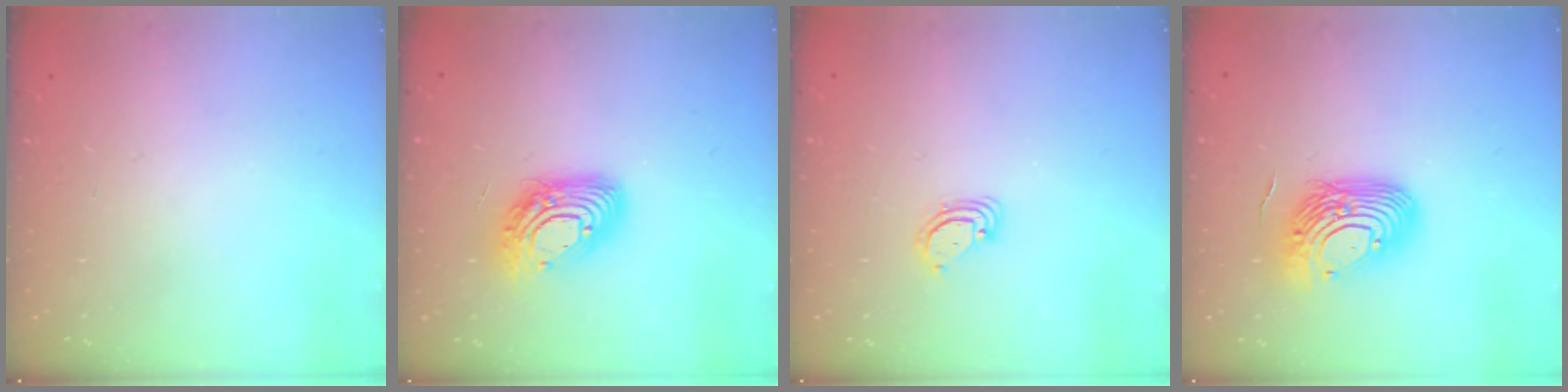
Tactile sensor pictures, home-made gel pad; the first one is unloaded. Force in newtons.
{"total": 14.4, "press": 14.3, "slide": 1.3}
{"total": 2.9, "press": 2.9, "slide": 0.2}
{"total": 12.7, "press": 12.3, "slide": 2.9}